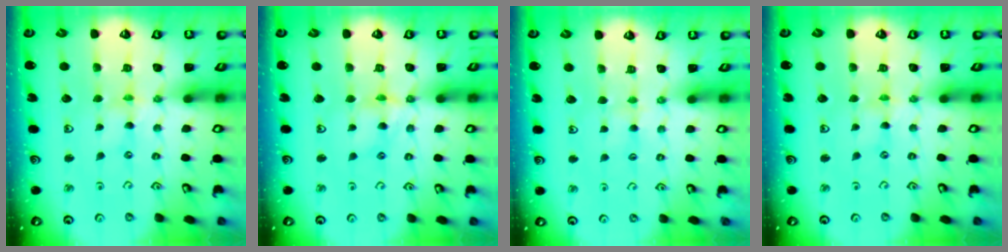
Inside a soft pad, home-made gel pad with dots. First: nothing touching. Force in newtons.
{"total": 6.5, "press": 6.5, "slide": 0.7}
{"total": 3.2, "press": 3.2, "slide": 0.5}
{"total": 0.0}